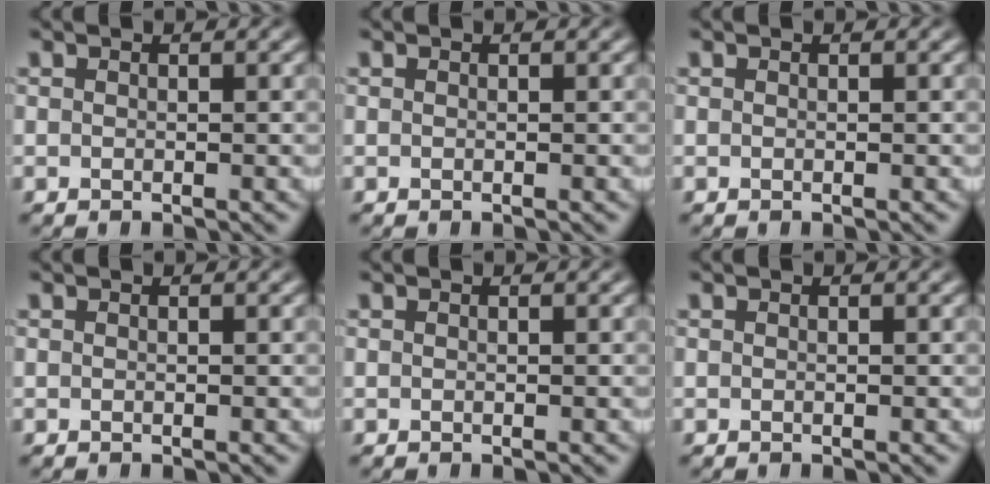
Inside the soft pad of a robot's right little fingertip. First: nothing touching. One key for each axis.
{"total": 0.0}
{"total": 0.0}
{"total": 0.0}
{"total": 0.0}
{"total": 0.0}